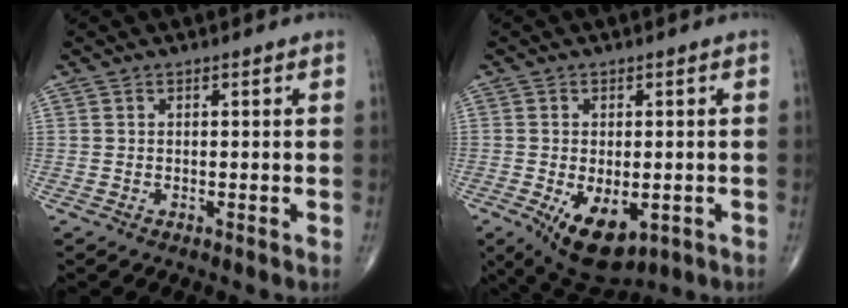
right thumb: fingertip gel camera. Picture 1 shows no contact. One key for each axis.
{"total": 10.0, "fx": -3.3, "fy": 5.5, "fz": 7.7, "tx": -0.111, "ty": -0.009, "tz": -0.037}